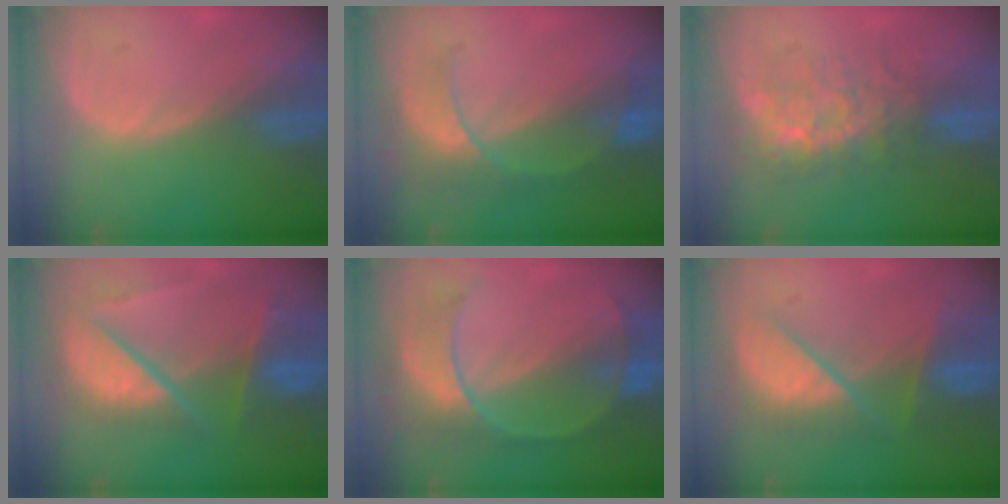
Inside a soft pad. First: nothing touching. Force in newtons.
{"total": 7.9, "press": 6.9, "slide": 3.8}
{"total": 7.6, "press": 7.1, "slide": 2.8}
{"total": 10.4, "press": 8.6, "slide": 5.8}
{"total": 7.9, "press": 7.8, "slide": 1.3}
{"total": 8.2, "press": 8.2, "slide": 0.6}